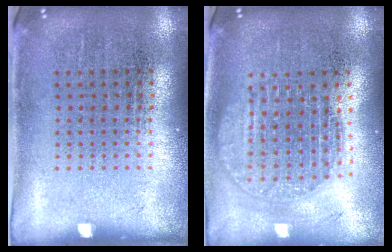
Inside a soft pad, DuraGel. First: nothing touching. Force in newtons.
{"total": 1.8, "press": 1.5, "slide": 0.9}